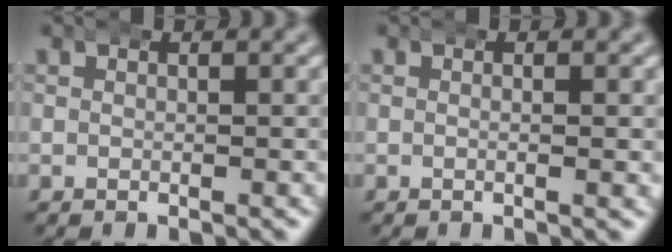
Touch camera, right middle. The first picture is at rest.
{"total": 1.0, "force": [0.0, 0.1, 1.0], "torque": [-0.016, 0.004, -0.004]}